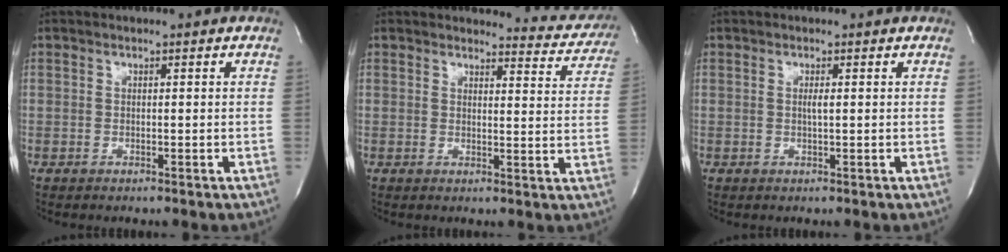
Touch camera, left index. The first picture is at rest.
{"total": 7.9, "force": [7.7, 1.2, -0.9], "torque": [0.028, -0.045, 0.066]}
{"total": 1.0, "force": [0.2, 0.0, 0.9], "torque": [-0.023, 0.000, 0.003]}